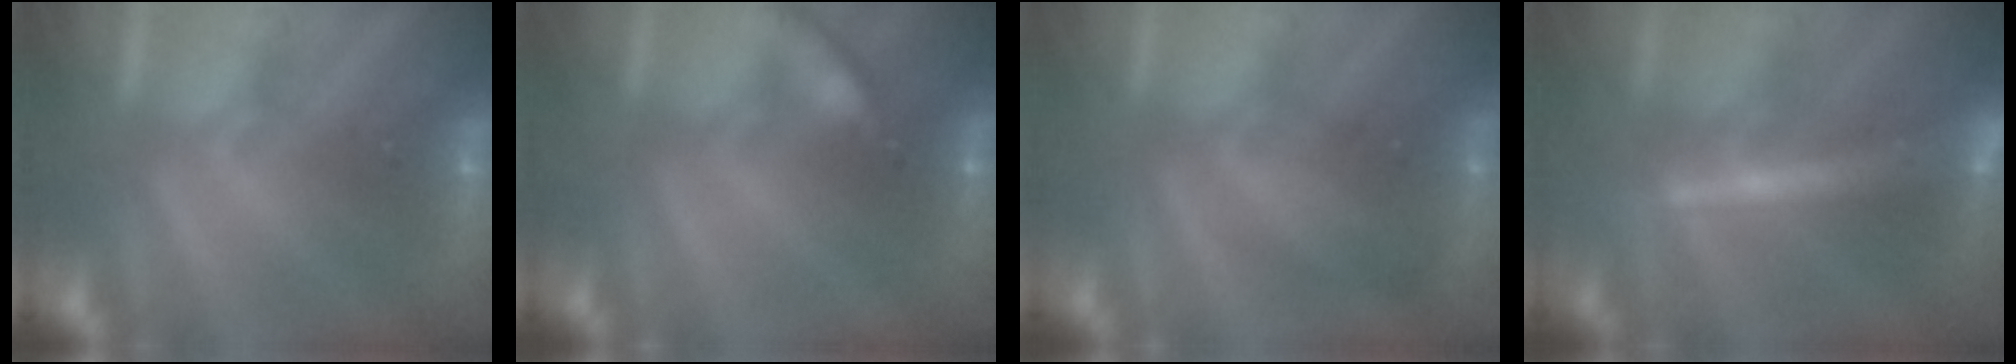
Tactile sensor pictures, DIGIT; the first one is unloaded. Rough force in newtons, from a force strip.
{"total": 2.1}
{"total": 2.4}
{"total": 2.4}